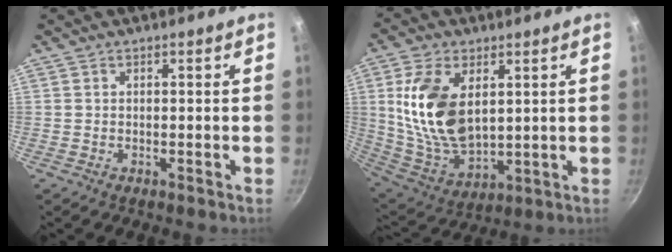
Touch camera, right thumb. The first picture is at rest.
{"total": 17.0, "force": [3.9, 9.9, 13.2], "torque": [-0.240, -0.029, 0.090]}